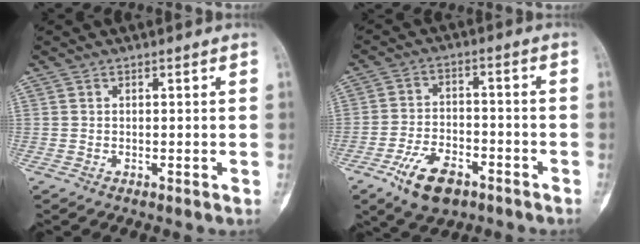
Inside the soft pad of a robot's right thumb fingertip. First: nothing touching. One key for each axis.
{"total": 10.2, "fx": -5.9, "fy": 5.3, "fz": 6.4, "tx": -0.104, "ty": 0.028, "tz": -0.100}